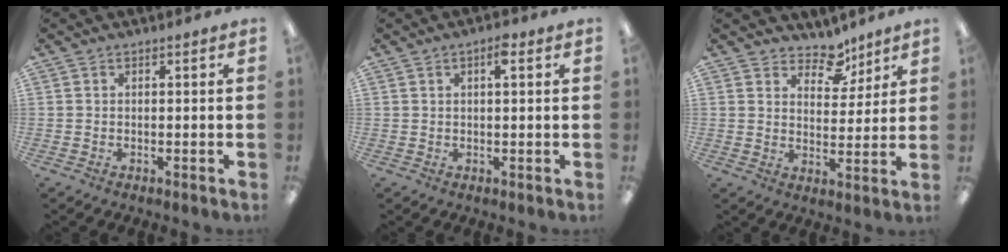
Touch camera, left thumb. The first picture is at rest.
{"total": 3.0, "force": [1.5, 0.9, 2.4], "torque": [-0.037, 0.001, 0.021]}
{"total": 8.0, "force": [6.2, 4.5, 2.6], "torque": [-0.027, -0.040, 0.107]}